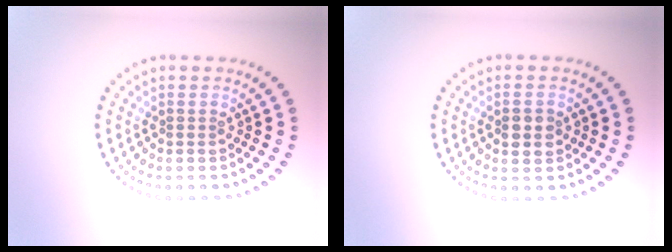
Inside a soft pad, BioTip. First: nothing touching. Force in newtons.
{"total": 2.4, "press": 2.4, "slide": 0.0}